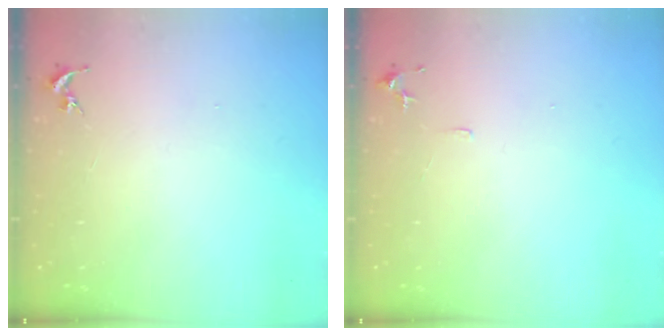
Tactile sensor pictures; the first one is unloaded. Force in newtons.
{"total": 5.7, "press": 5.6, "slide": 0.6}